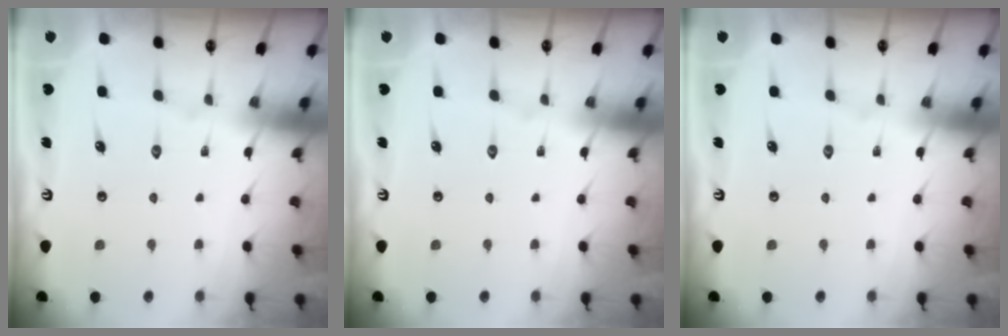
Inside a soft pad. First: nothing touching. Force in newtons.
{"total": 0.0}
{"total": 0.0}